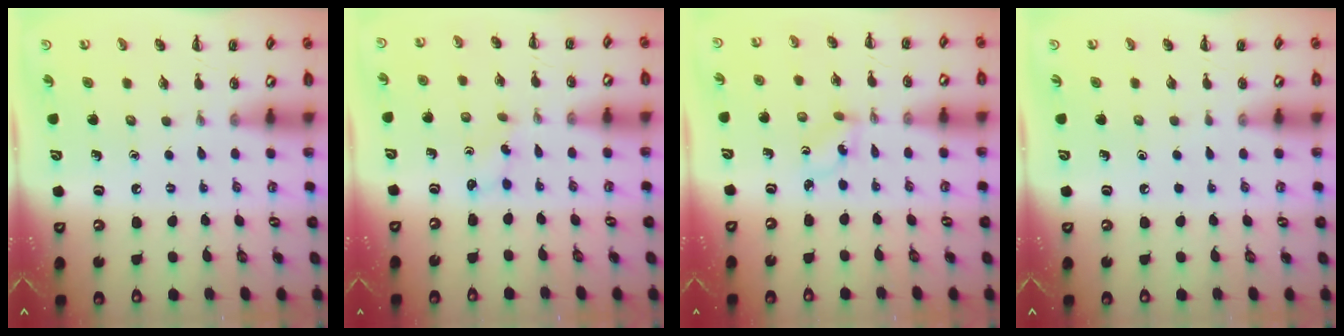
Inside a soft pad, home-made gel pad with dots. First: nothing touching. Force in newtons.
{"total": 2.6, "press": 2.5, "slide": 0.8}
{"total": 1.2, "press": 1.1, "slide": 0.6}
{"total": 0.0}